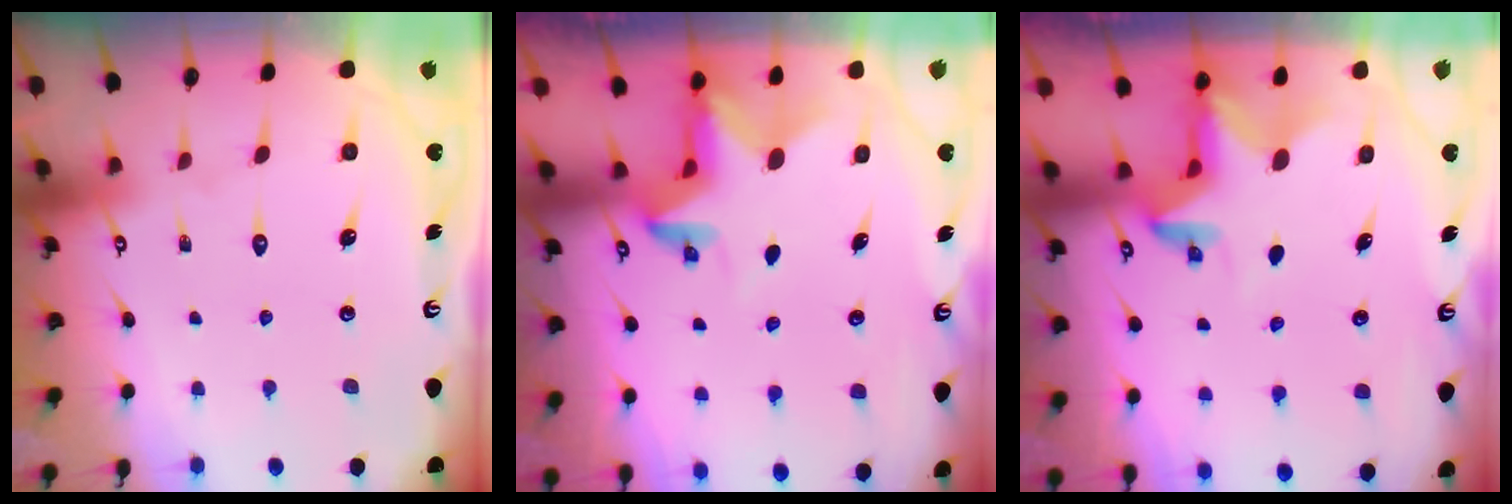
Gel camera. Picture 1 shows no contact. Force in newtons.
{"total": 2.8, "press": 2.8, "slide": 0.2}
{"total": 2.8, "press": 2.8, "slide": 0.2}